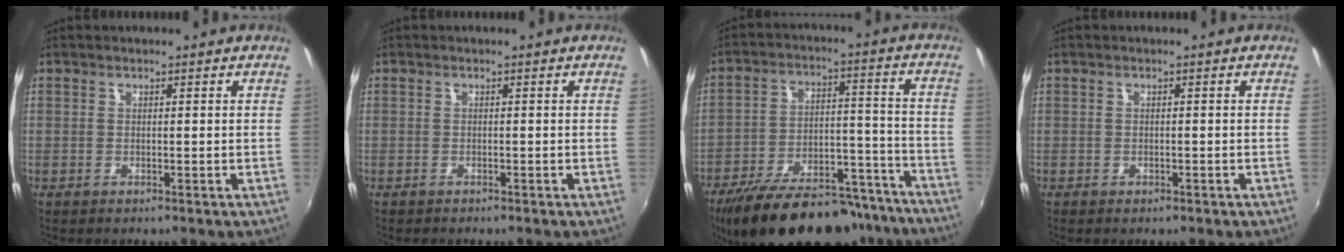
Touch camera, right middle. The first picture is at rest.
{"total": 0.7, "force": [-0.6, 0.2, 0.1], "torque": [-0.006, 0.000, -0.009]}
{"total": 27.5, "force": [-22.3, 10.2, 12.5], "torque": [-0.224, 0.012, -0.298]}
{"total": 1.3, "force": [-0.9, 0.7, 0.6], "torque": [-0.011, -0.004, -0.012]}